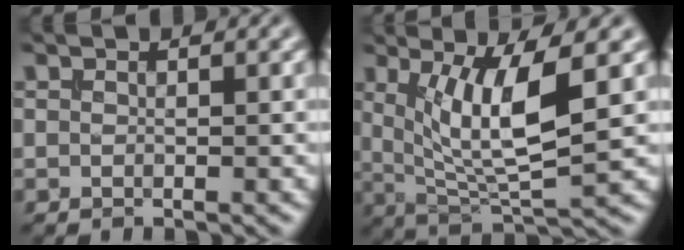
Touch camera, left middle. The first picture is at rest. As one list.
[{"total": 7.5, "force": [1.9, 2.1, 6.9], "torque": [-0.125, -0.015, 0.042]}]